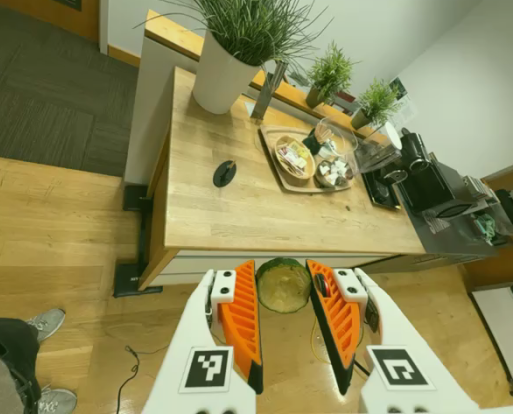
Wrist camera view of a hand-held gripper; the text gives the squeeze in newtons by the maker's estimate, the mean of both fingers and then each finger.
{"total": 6.1, "left": 5.8, "right": 6.5}